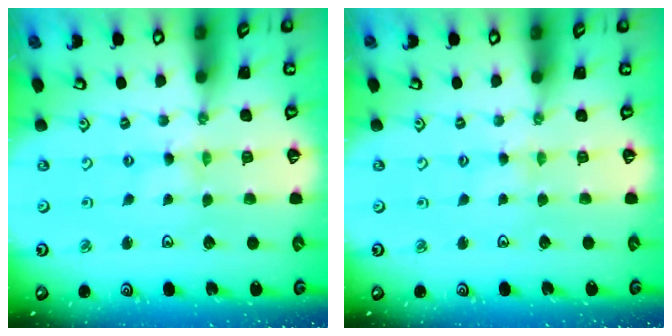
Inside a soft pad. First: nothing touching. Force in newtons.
{"total": 1.9, "press": 1.9, "slide": 0.4}